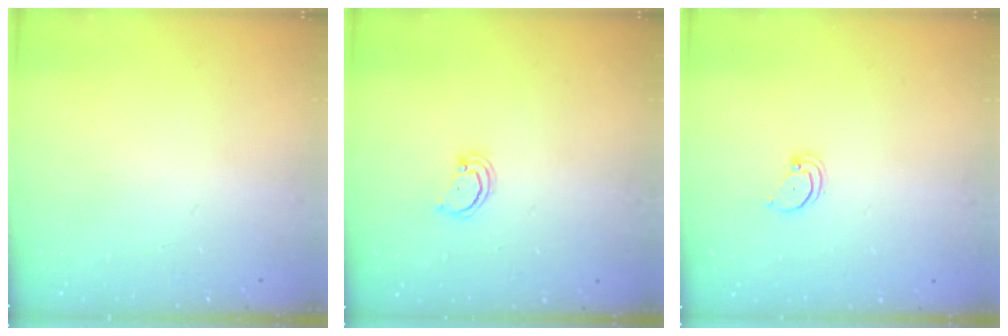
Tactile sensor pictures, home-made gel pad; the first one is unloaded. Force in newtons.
{"total": 2.6, "press": 2.6, "slide": 0.3}
{"total": 1.4, "press": 1.3, "slide": 0.1}